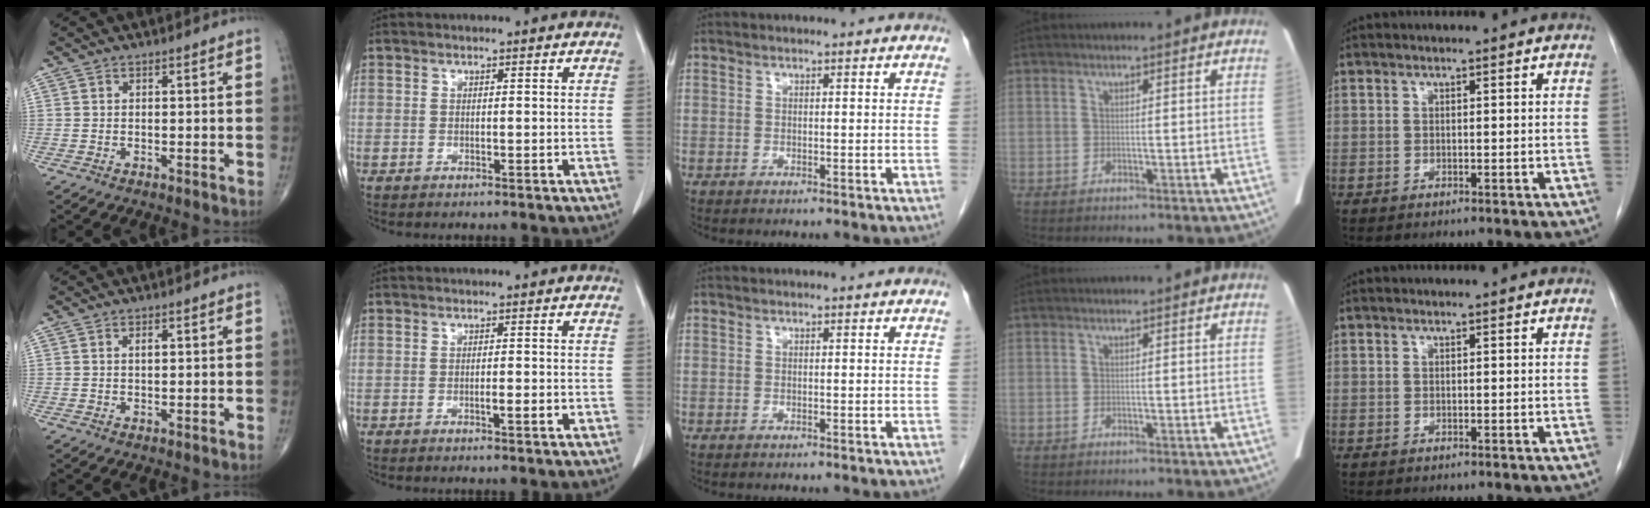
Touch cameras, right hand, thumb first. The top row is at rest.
{"thumb": {"total": 1.4, "force": [0.5, 0.6, 1.1], "torque": [-0.019, 0.000, 0.008]}, "index": {"total": 2.3, "force": [-0.7, 0.4, 2.1], "torque": [-0.035, -0.001, -0.011]}}